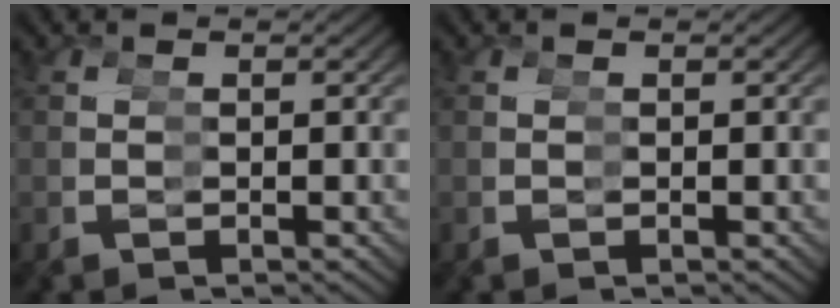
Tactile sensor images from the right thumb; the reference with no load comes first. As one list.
[{"total": 0.0}]